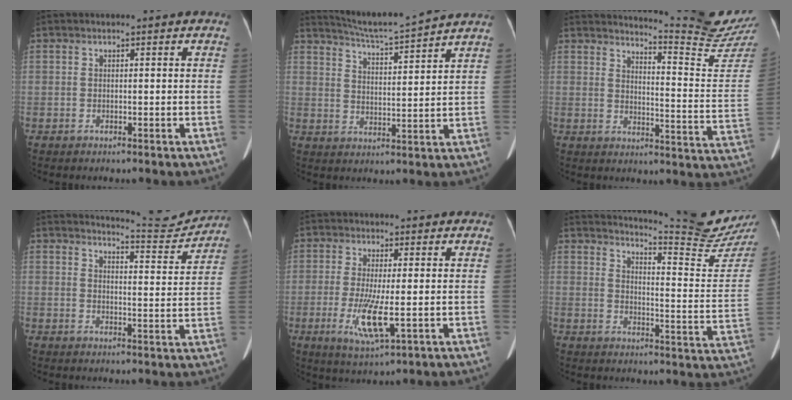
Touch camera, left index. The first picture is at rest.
{"total": 10.6, "force": [10.0, -1.4, 3.1], "torque": [-0.068, 0.000, 0.155]}
{"total": 15.8, "force": [15.4, -2.2, 2.5], "torque": [-0.041, -0.137, 0.177]}
{"total": 7.4, "force": [7.4, -0.7, -0.6], "torque": [-0.008, -0.031, 0.098]}
{"total": 7.4, "force": [-1.5, 1.1, 7.1], "torque": [-0.146, -0.021, -0.022]}
{"total": 18.3, "force": [17.5, -1.3, 5.1], "torque": [-0.087, -0.126, 0.209]}